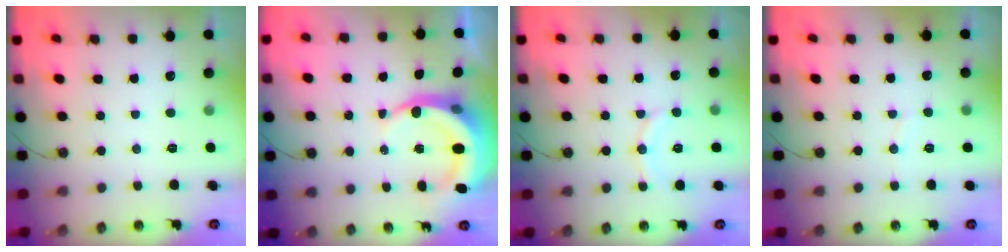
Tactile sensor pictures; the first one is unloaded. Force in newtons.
{"total": 9.3, "press": 9.1, "slide": 2.0}
{"total": 8.1, "press": 7.9, "slide": 2.0}
{"total": 2.5, "press": 2.5, "slide": 0.2}